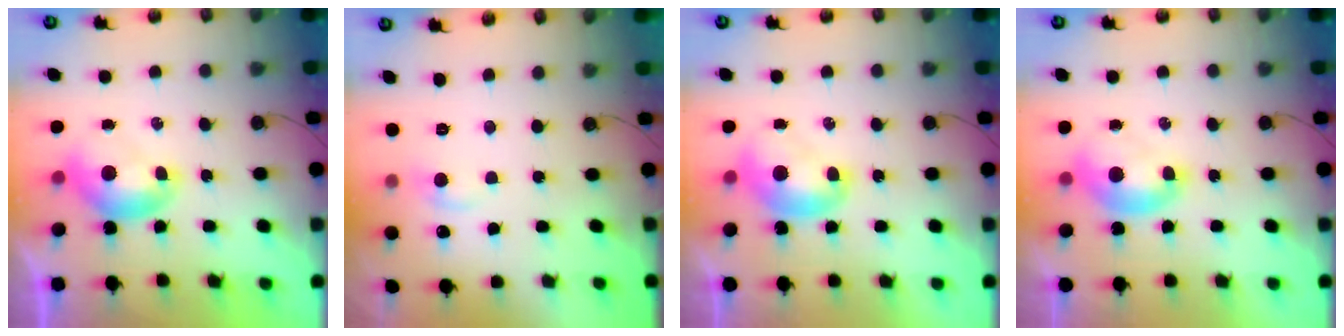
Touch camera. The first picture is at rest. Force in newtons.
{"total": 1.7, "press": 1.4, "slide": 0.9}
{"total": 1.9, "press": 1.9, "slide": 0.2}
{"total": 1.5, "press": 1.4, "slide": 0.6}